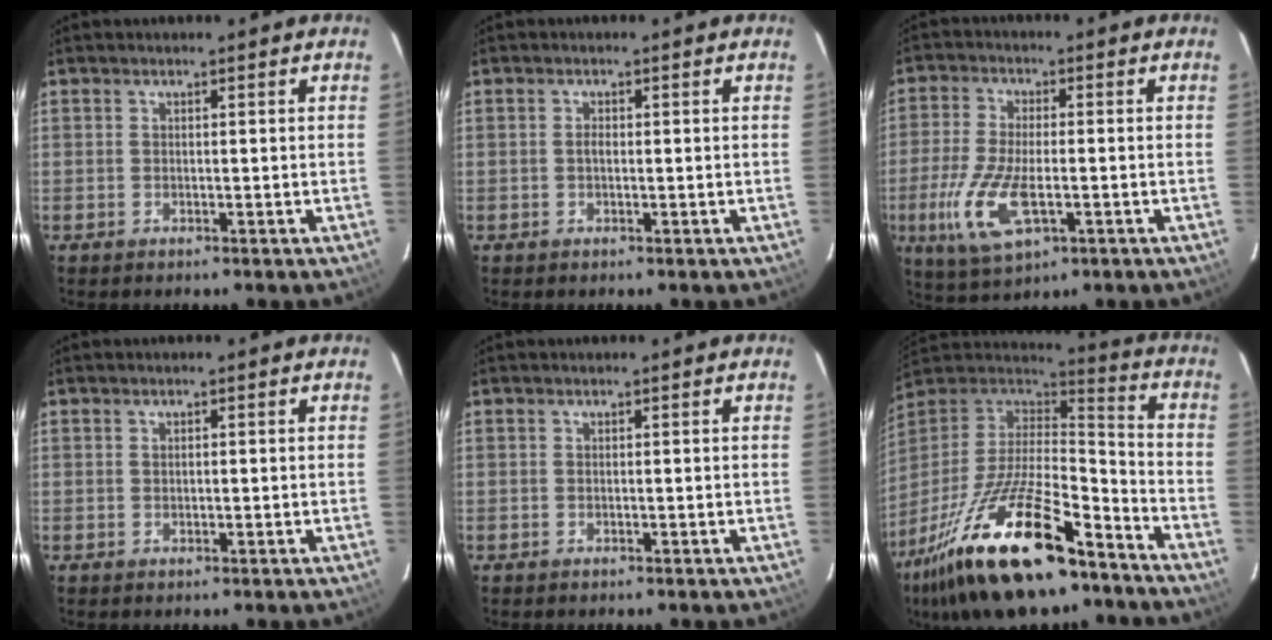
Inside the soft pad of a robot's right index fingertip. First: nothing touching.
{"total": 0.9, "force": [-0.1, 0.5, 0.7], "torque": [-0.012, 0.004, -0.003]}
{"total": 11.6, "force": [-3.5, 4.6, 10.0], "torque": [-0.218, -0.018, -0.065]}
{"total": 0.5, "force": [0.1, 0.3, 0.4], "torque": [-0.008, 0.003, 0.003]}
{"total": 0.0}
{"total": 27.4, "force": [-17.3, 9.3, 19.1], "torque": [-0.371, -0.033, -0.289]}